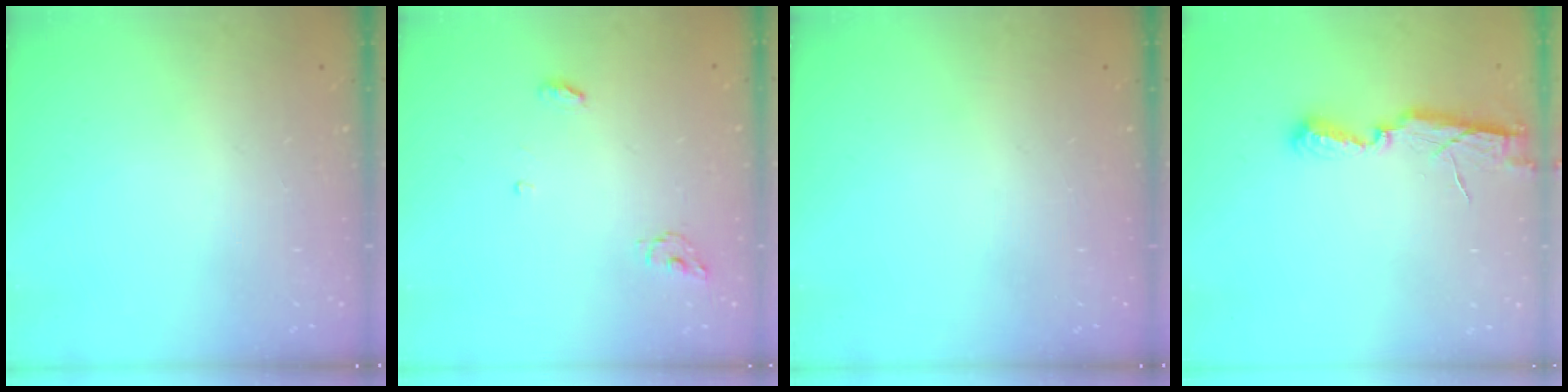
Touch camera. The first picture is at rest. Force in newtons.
{"total": 3.8, "press": 3.8, "slide": 0.3}
{"total": 0.0}
{"total": 6.5, "press": 6.5, "slide": 0.5}